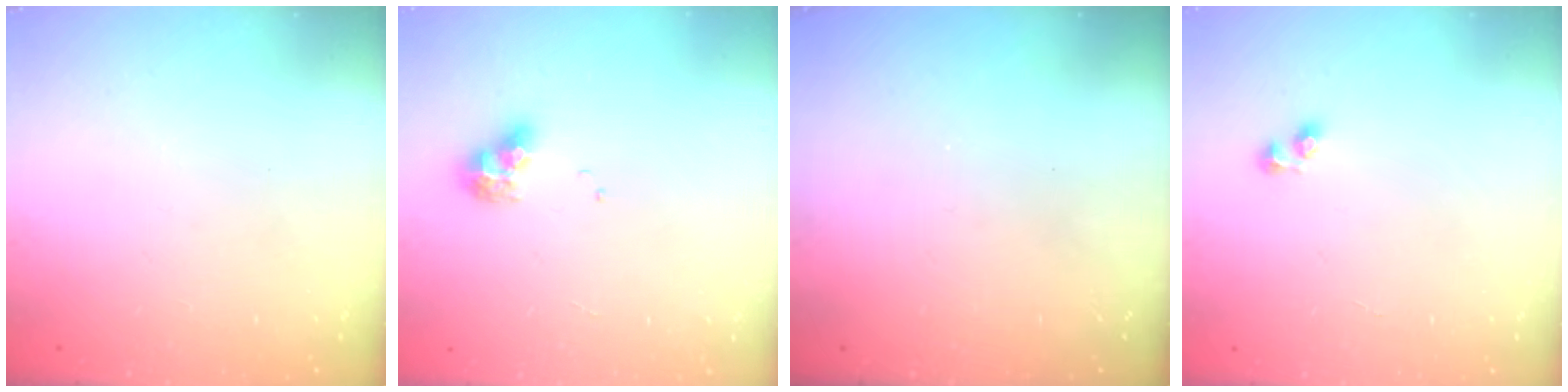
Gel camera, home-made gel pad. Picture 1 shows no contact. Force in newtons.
{"total": 7.7, "press": 7.7, "slide": 0.6}
{"total": 0.0}
{"total": 3.0, "press": 2.7, "slide": 1.3}